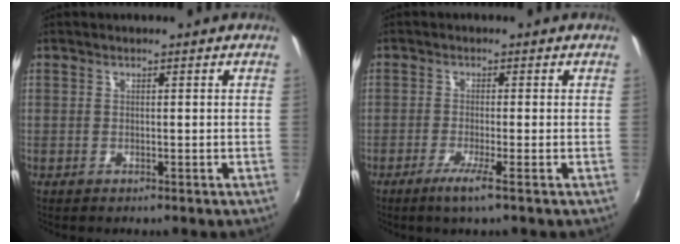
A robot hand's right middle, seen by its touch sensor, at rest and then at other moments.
{"total": 3.6, "force": [-2.1, -0.7, 2.8], "torque": [-0.069, -0.012, -0.044]}